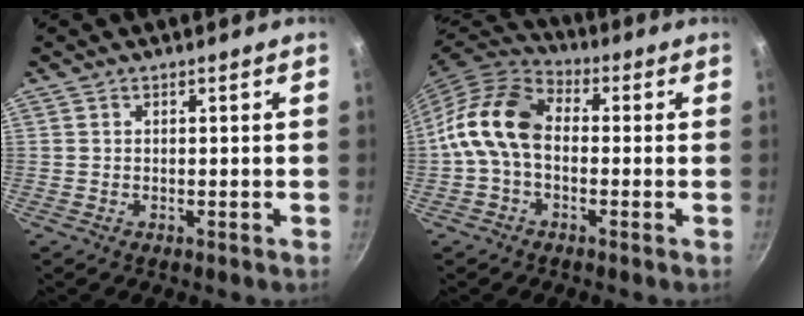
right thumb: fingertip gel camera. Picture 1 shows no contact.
{"total": 12.0, "force": [-0.8, 8.2, 8.8], "torque": [-0.148, 0.035, -0.038]}